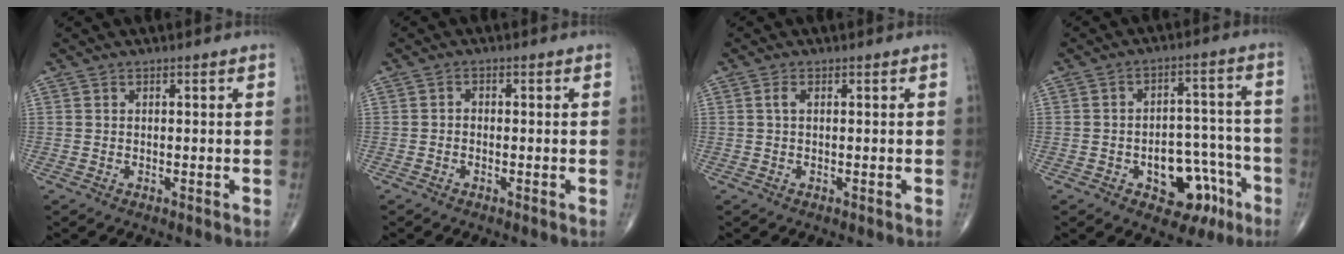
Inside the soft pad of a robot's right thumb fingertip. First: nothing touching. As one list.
[{"total": 1.0, "force": [-0.4, 0.7, 0.5], "torque": [-0.001, 0.004, -0.010]}, {"total": 1.2, "force": [0.2, 0.5, 1.1], "torque": [-0.026, 0.007, 0.004]}, {"total": 11.9, "force": [-5.5, 7.4, 7.5], "torque": [-0.056, 0.054, -0.069]}]